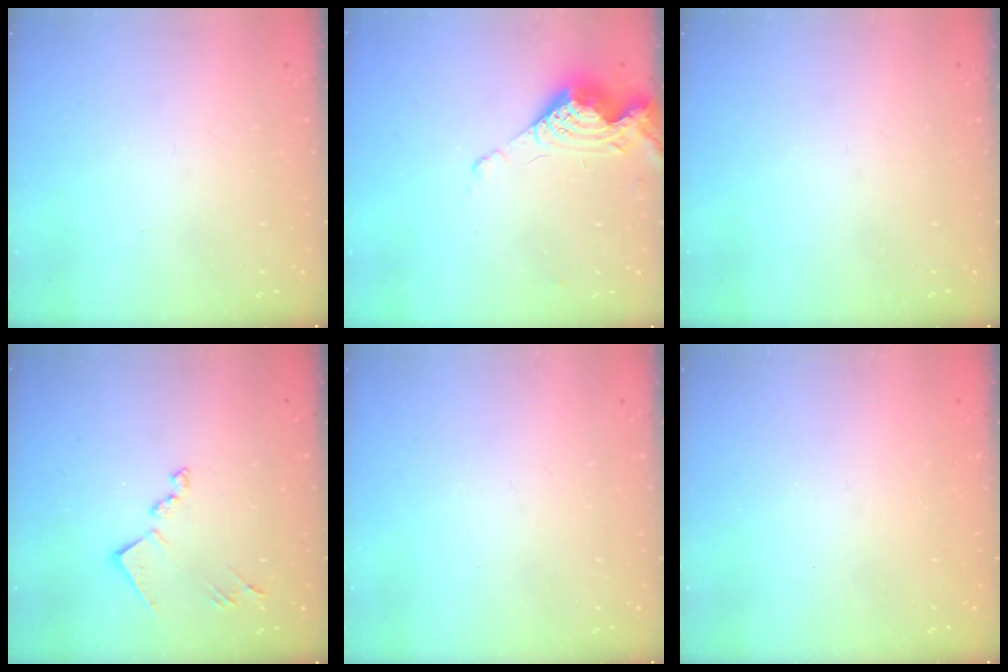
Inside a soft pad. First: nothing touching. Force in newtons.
{"total": 8.9, "press": 8.9, "slide": 0.3}
{"total": 0.0}
{"total": 12.1, "press": 12.1, "slide": 0.7}
{"total": 0.0}
{"total": 1.3, "press": 1.0, "slide": 0.7}